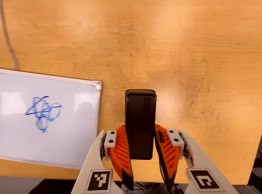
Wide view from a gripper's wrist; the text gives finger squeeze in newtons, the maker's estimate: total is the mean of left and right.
{"total": 6.1, "left": 3.8, "right": 8.4}